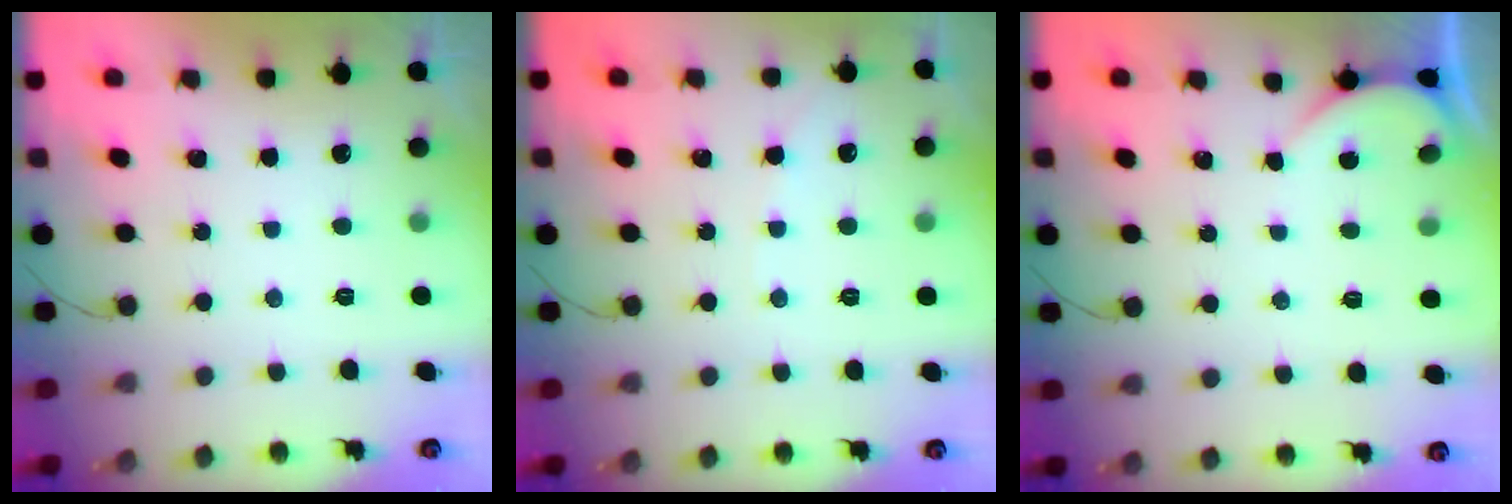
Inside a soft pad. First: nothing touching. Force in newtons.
{"total": 3.5, "press": 3.5, "slide": 0.5}
{"total": 0.7, "press": 0.7, "slide": 0.1}